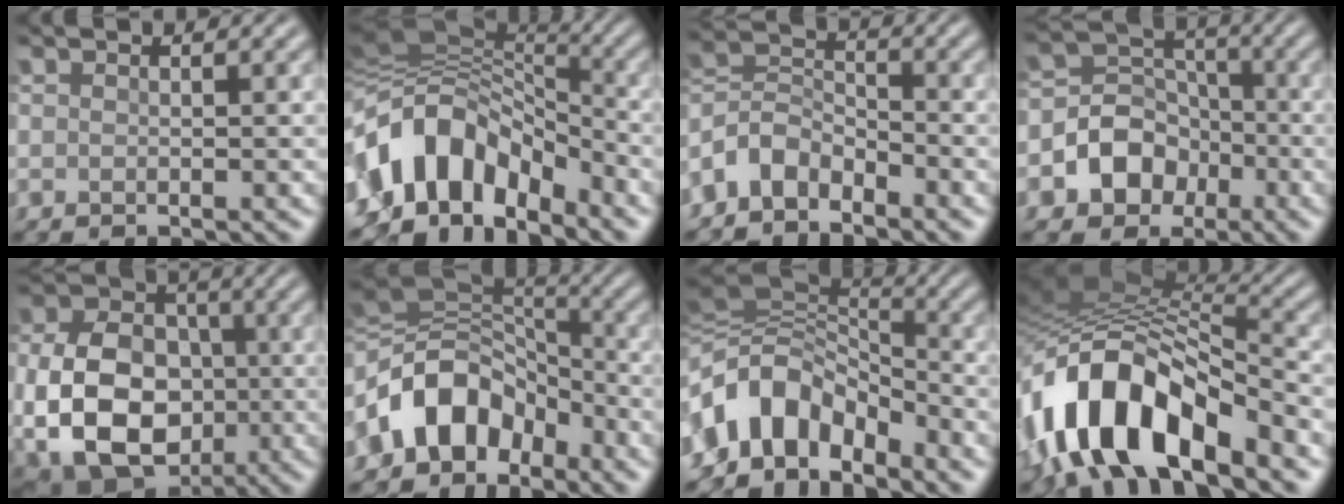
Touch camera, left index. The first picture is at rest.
{"total": 10.8, "force": [-5.8, 6.6, 6.3], "torque": [-0.104, 0.014, -0.117]}
{"total": 4.6, "force": [-3.4, 2.6, 1.8], "torque": [-0.036, 0.005, -0.082]}
{"total": 5.9, "force": [-2.4, 4.9, 2.2], "torque": [-0.014, 0.008, -0.066]}
{"total": 12.5, "force": [-2.0, 9.2, 8.1], "torque": [-0.144, -0.020, -0.034]}
{"total": 9.0, "force": [-4.2, 6.5, 4.7], "torque": [-0.068, 0.015, -0.093]}
{"total": 8.8, "force": [-4.4, 5.7, 5.1], "torque": [-0.081, 0.009, -0.094]}
{"total": 12.5, "force": [-5.8, 5.7, 9.5], "torque": [-0.175, 0.008, -0.114]}